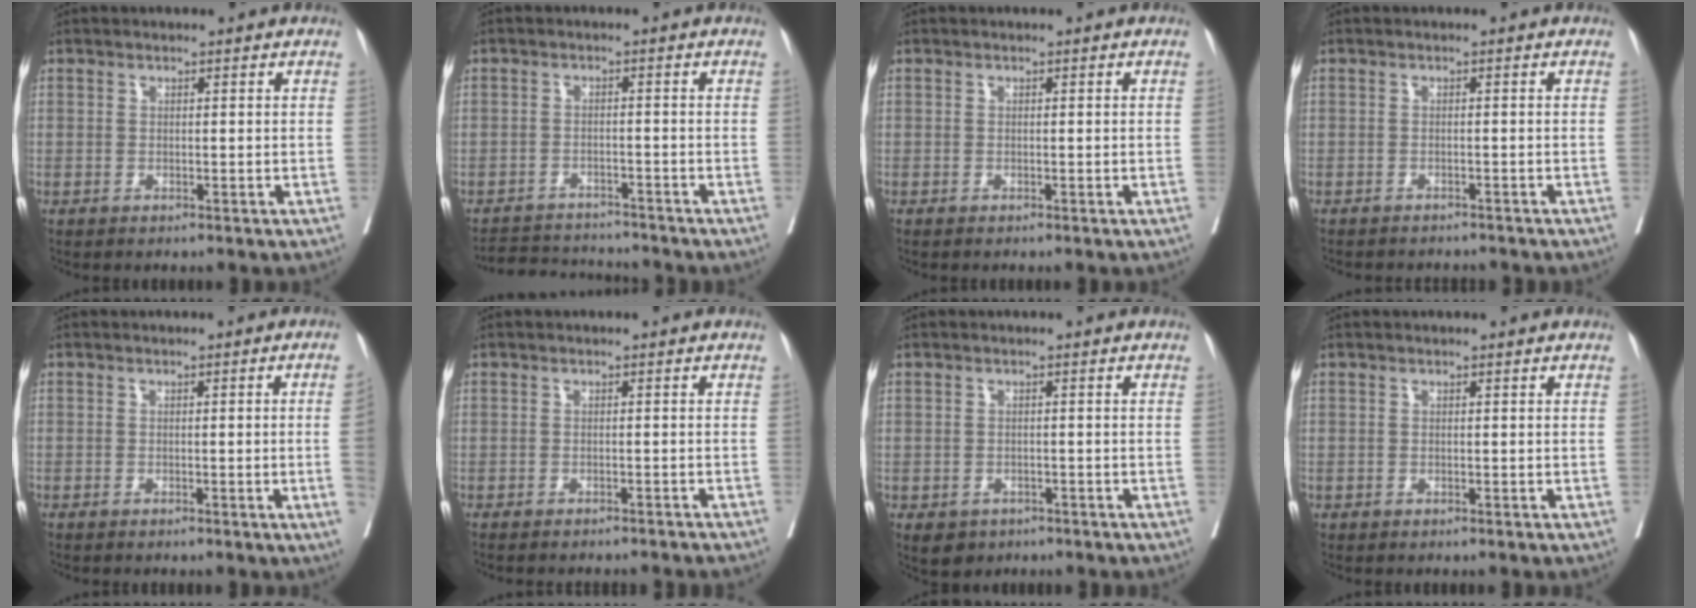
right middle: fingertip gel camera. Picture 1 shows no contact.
{"total": 6.7, "force": [-6.6, 1.1, 0.2], "torque": [-0.001, 0.005, -0.106]}
{"total": 0.0}
{"total": 6.4, "force": [-6.1, 1.3, 1.6], "torque": [-0.016, -0.004, -0.077]}
{"total": 3.0, "force": [-0.4, -1.1, 2.8], "torque": [-0.037, -0.004, -0.007]}
{"total": 10.8, "force": [-10.0, 1.3, 4.0], "torque": [-0.043, -0.012, -0.110]}
{"total": 4.8, "force": [-3.2, 3.4, 1.4], "torque": [-0.020, 0.001, -0.043]}
{"total": 1.0, "force": [0.2, -0.7, -0.7], "torque": [0.019, 0.004, 0.001]}